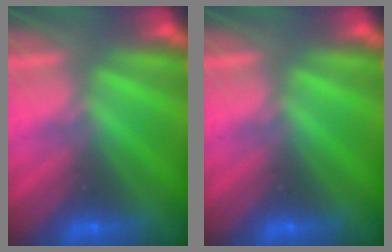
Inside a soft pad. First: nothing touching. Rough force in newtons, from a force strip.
{"total": 0.0}